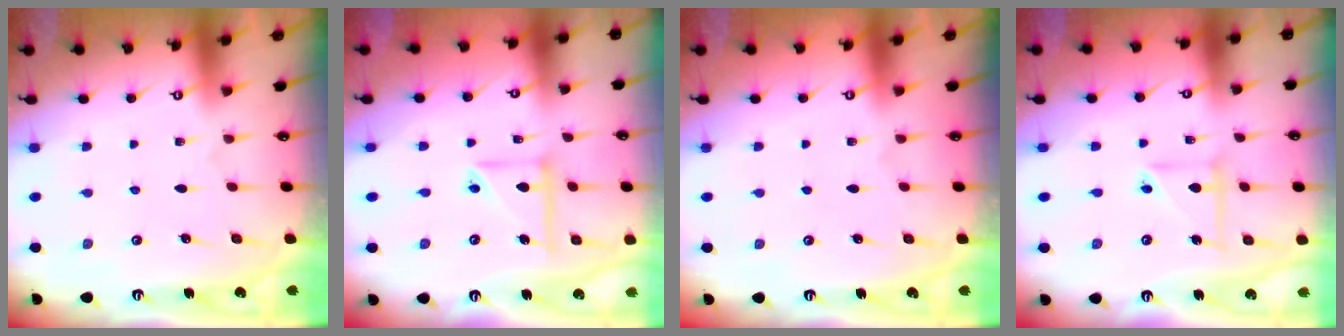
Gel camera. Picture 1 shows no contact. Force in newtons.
{"total": 9.6, "press": 9.6, "slide": 0.8}
{"total": 0.0}
{"total": 5.7, "press": 5.7, "slide": 0.5}